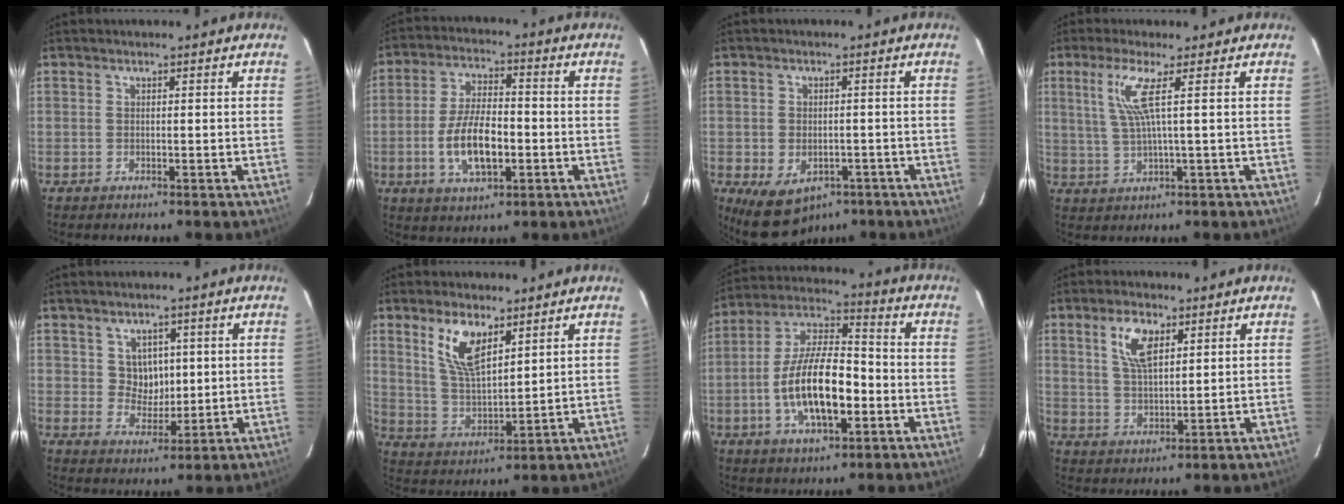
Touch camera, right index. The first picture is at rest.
{"total": 10.9, "force": [-2.8, 4.8, 9.4], "torque": [-0.188, -0.002, -0.046]}
{"total": 9.7, "force": [-5.0, 6.6, 5.1], "torque": [-0.110, -0.014, -0.059]}
{"total": 5.8, "force": [2.0, -0.6, 5.5], "torque": [-0.104, 0.000, 0.045]}
{"total": 5.1, "force": [1.4, 4.6, 1.8], "torque": [-0.027, 0.008, 0.031]}
{"total": 9.4, "force": [5.3, 4.0, 6.7], "torque": [-0.128, 0.002, 0.112]}
{"total": 15.7, "force": [-4.0, 6.3, 13.9], "torque": [-0.268, 0.005, -0.071]}
{"total": 7.1, "force": [3.4, 3.2, 5.4], "torque": [-0.102, 0.009, 0.068]}